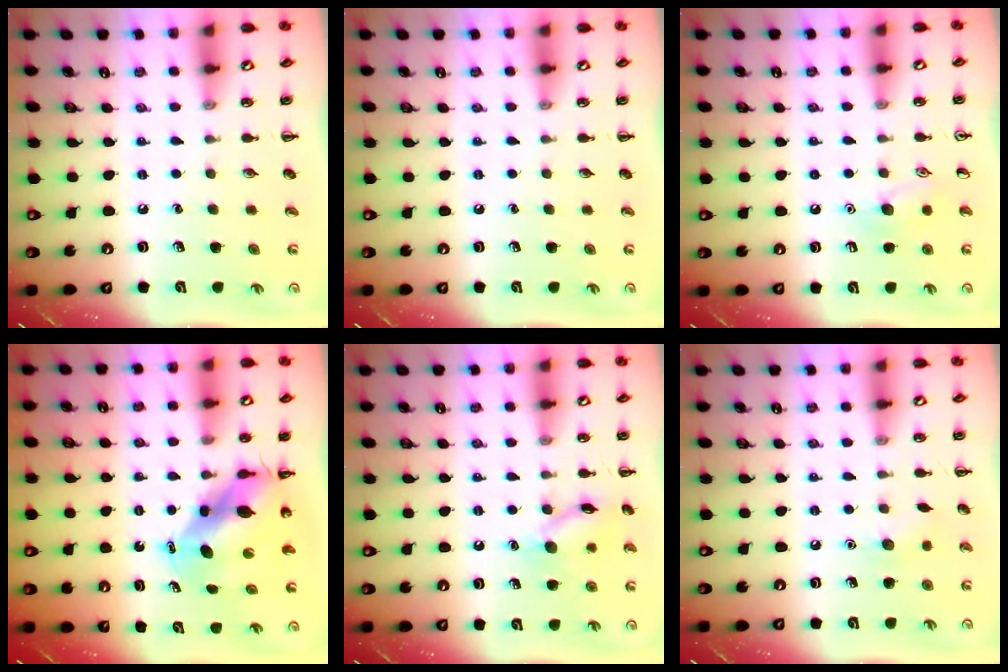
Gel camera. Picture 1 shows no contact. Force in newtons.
{"total": 0.0}
{"total": 7.7, "press": 7.6, "slide": 1.6}
{"total": 9.6, "press": 9.2, "slide": 2.9}
{"total": 10.9, "press": 10.9, "slide": 0.5}
{"total": 6.4, "press": 6.2, "slide": 1.8}